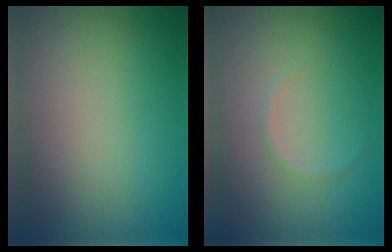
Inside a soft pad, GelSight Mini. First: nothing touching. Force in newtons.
{"total": 0.6, "press": 0.6, "slide": 0.0}